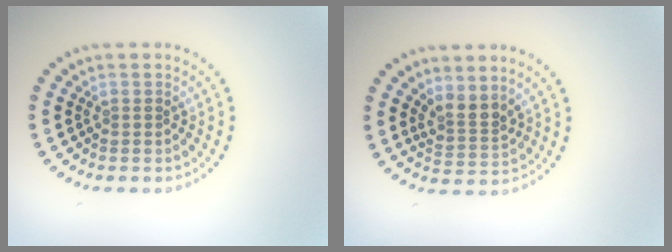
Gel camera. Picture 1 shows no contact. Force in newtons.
{"total": 2.5, "press": 1.8, "slide": 1.7}